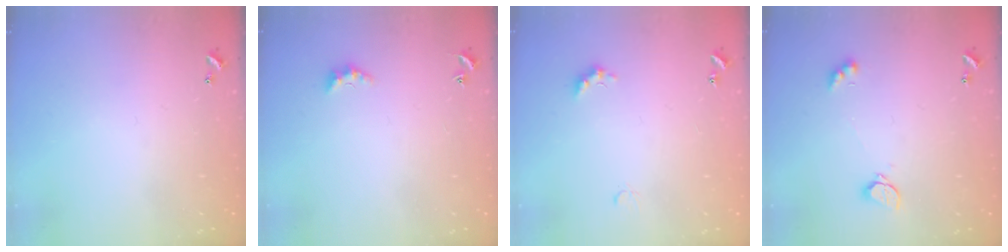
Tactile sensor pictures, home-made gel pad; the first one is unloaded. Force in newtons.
{"total": 2.4, "press": 2.4, "slide": 0.6}
{"total": 2.8, "press": 2.7, "slide": 0.6}
{"total": 2.4, "press": 2.3, "slide": 0.8}